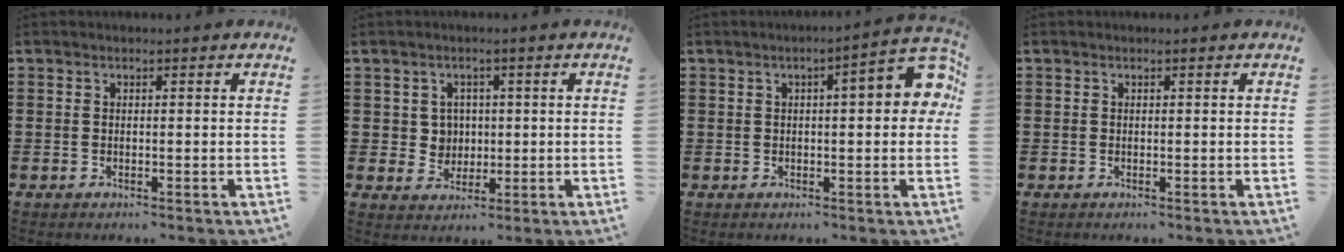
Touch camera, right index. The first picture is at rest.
{"total": 3.5, "force": [0.6, 3.2, 1.0], "torque": [-0.035, 0.011, 0.009]}
{"total": 6.4, "force": [1.2, 1.4, 6.1], "torque": [-0.082, -0.004, 0.011]}
{"total": 0.0}